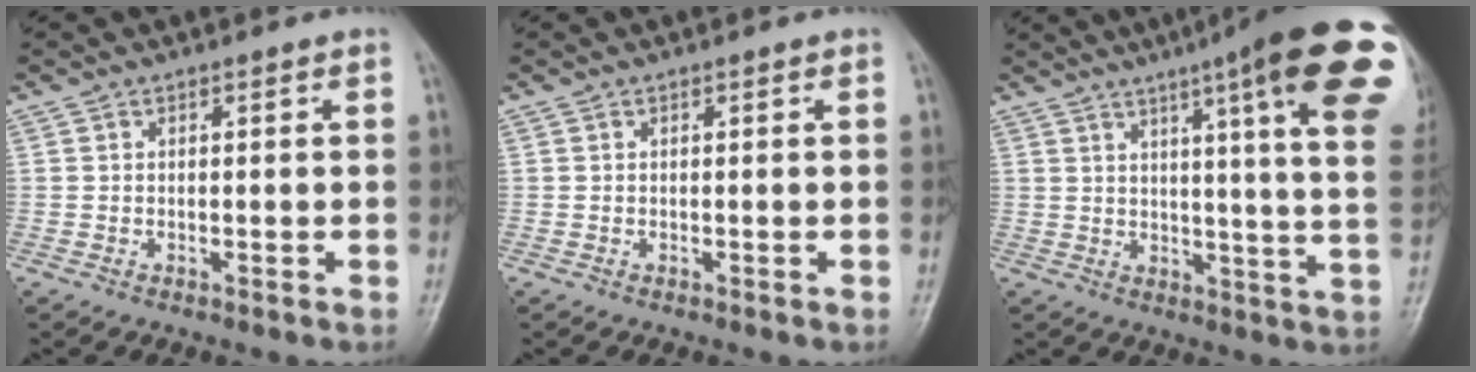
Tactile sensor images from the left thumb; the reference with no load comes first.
{"total": 0.0}
{"total": 23.3, "force": [11.5, 2.9, 20.1], "torque": [-0.219, -0.027, 0.132]}